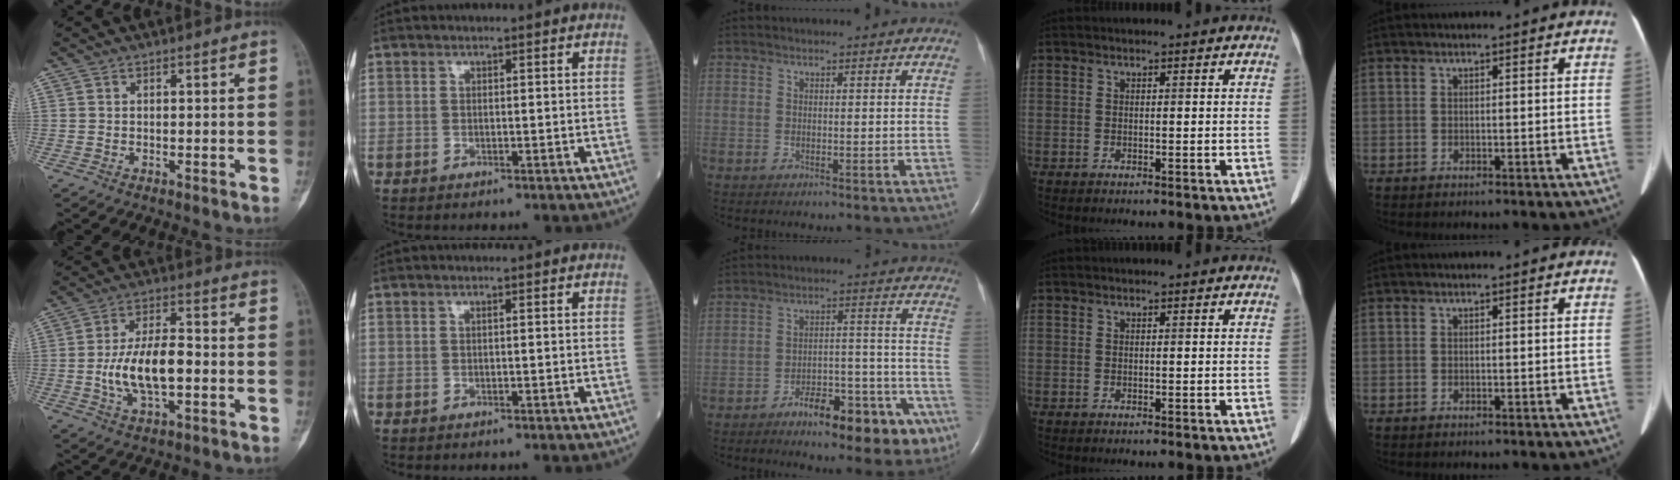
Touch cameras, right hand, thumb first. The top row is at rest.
{"thumb": {"total": 11.8, "force": [-1.7, 5.4, 10.3], "torque": [-0.190, 0.016, -0.031]}, "middle": {"total": 13.9, "force": [-8.2, 5.0, 10.0], "torque": [-0.110, 0.028, -0.111]}}